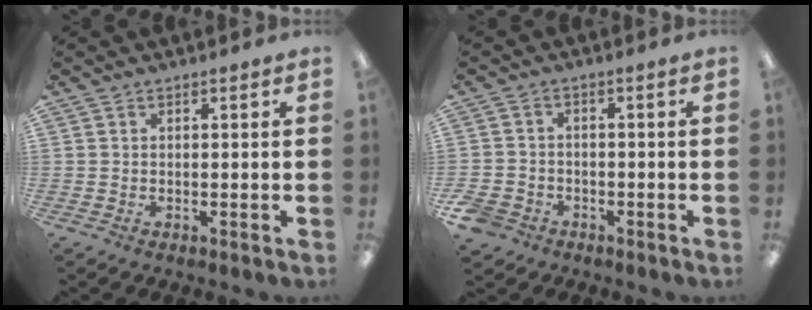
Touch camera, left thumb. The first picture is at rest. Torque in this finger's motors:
{"motor_torque": [-0.46, 1.25, 0.17, -0.12, 0.00]}